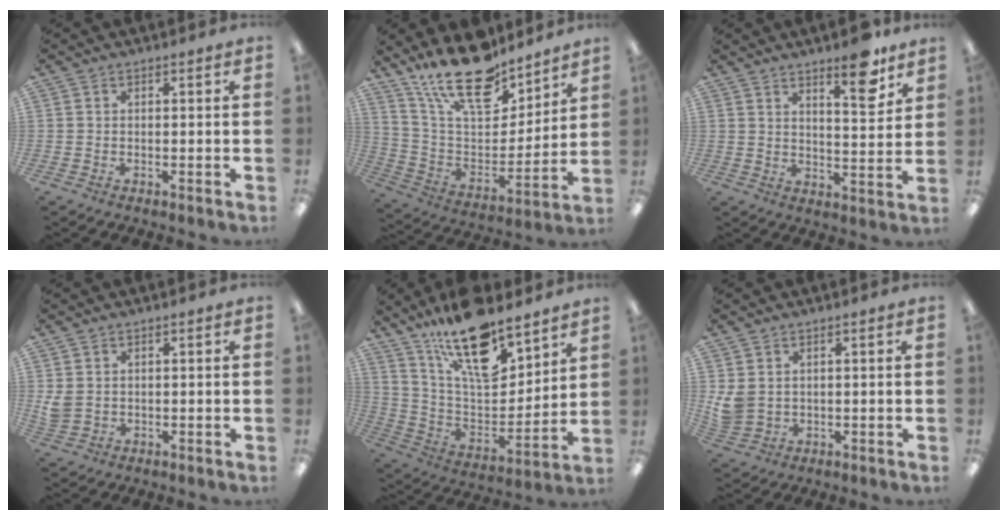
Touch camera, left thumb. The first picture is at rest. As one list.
[{"total": 21.0, "force": [16.1, 8.3, 10.8], "torque": [-0.199, -0.098, 0.285]}, {"total": 10.4, "force": [7.6, 2.6, 6.6], "torque": [-0.082, -0.048, 0.120]}, {"total": 3.0, "force": [1.0, 2.4, 1.6], "torque": [-0.032, 0.003, 0.020]}, {"total": 21.7, "force": [14.9, 8.7, 13.1], "torque": [-0.220, -0.094, 0.260]}, {"total": 4.8, "force": [1.9, 3.7, 2.4], "torque": [-0.047, -0.005, 0.039]}]